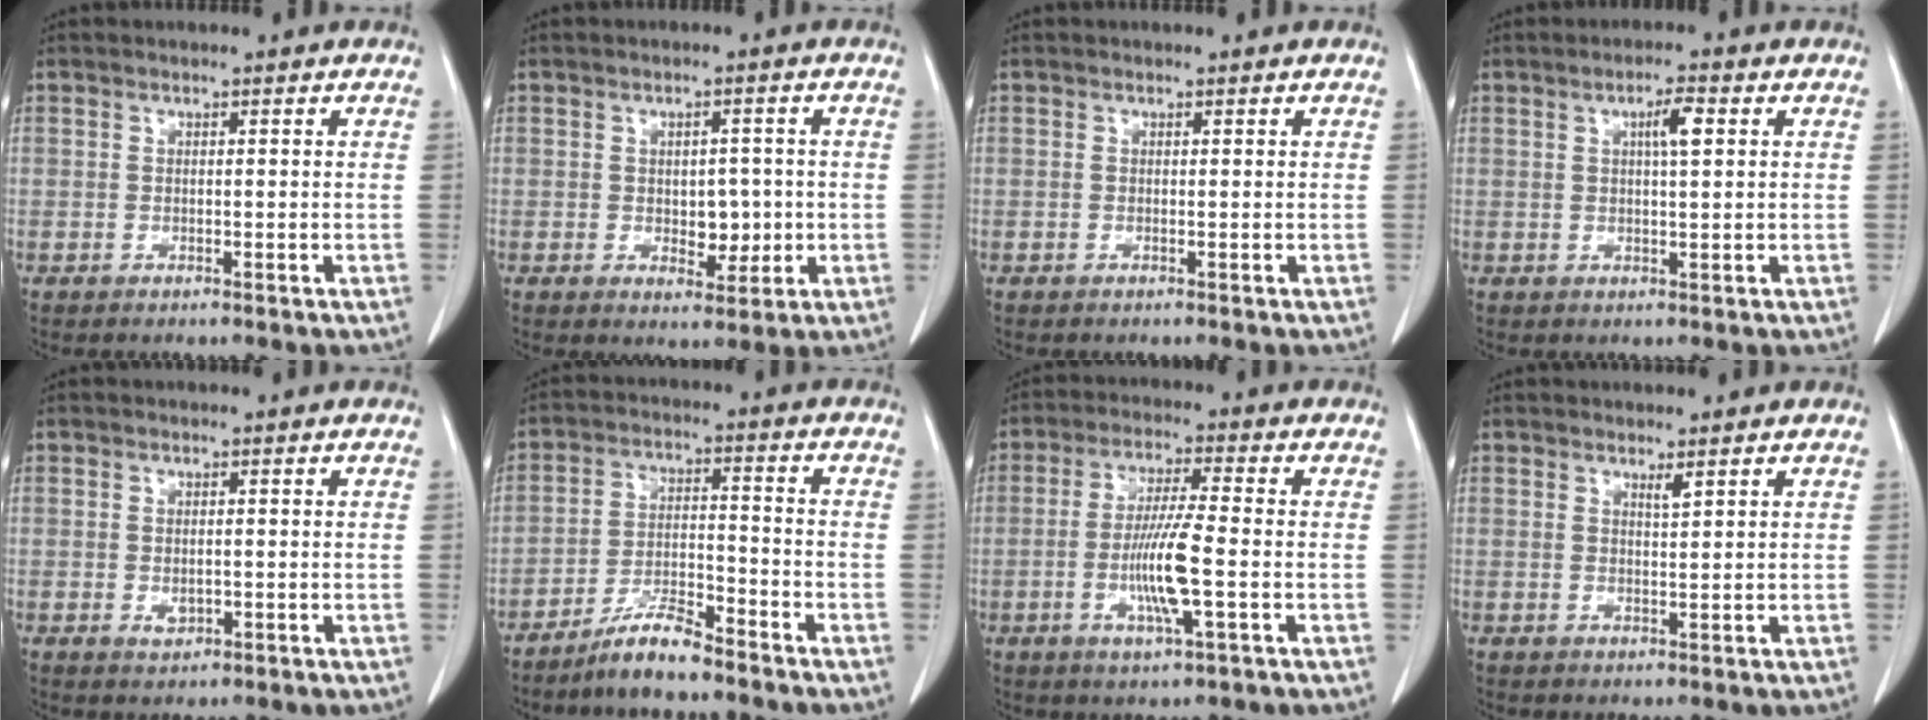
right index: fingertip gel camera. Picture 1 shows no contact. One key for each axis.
{"total": 4.4, "fx": -0.4, "fy": 2.8, "fz": 3.4, "tx": -0.039, "ty": 0.003, "tz": 0.004}
{"total": 0.0}
{"total": 3.5, "fx": 1.1, "fy": 0.4, "fz": 3.3, "tx": -0.056, "ty": 0.003, "tz": 0.018}
{"total": 1.8, "fx": -0.3, "fy": 1.1, "fz": 1.3, "tx": -0.024, "ty": -0.002, "tz": 0.002}
{"total": 6.9, "fx": -5.9, "fy": 0.7, "fz": 3.6, "tx": -0.071, "ty": -0.008, "tz": -0.112}
{"total": 8.7, "fx": -2.0, "fy": 0.2, "fz": 8.5, "tx": -0.167, "ty": -0.008, "tz": -0.039}
{"total": 1.1, "fx": 0.9, "fy": 0.0, "fz": 0.7, "tx": -0.017, "ty": -0.006, "tz": 0.019}